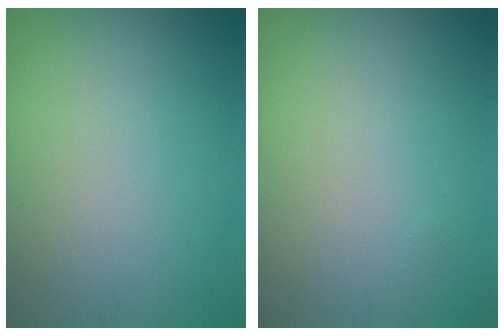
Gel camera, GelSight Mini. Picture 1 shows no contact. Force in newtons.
{"total": 0.0}